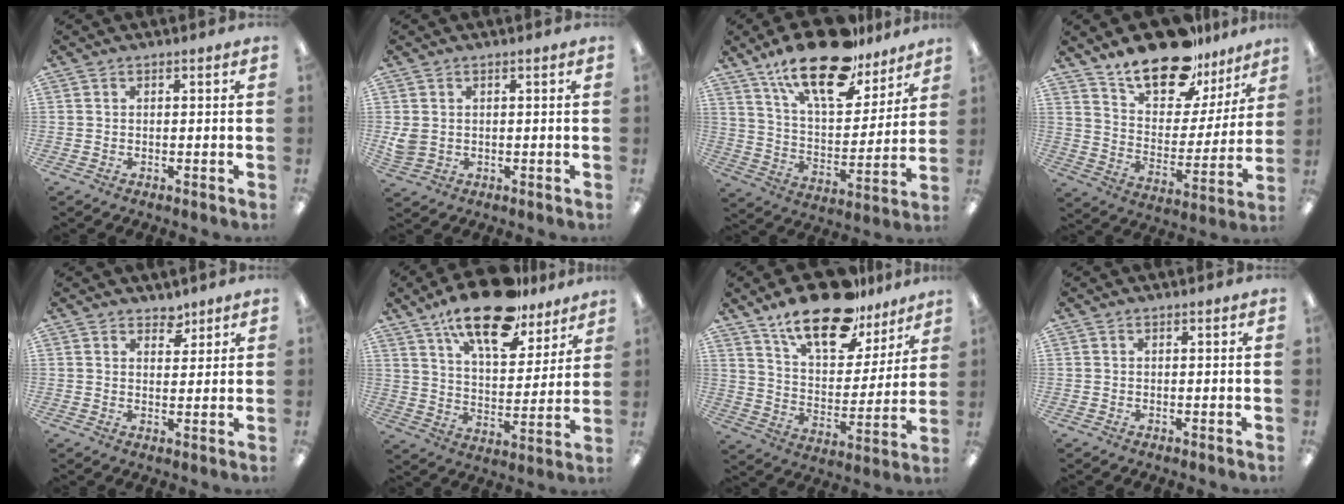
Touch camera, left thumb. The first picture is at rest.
{"total": 3.1, "force": [0.9, 2.5, 1.7], "torque": [-0.025, 0.001, 0.016]}
{"total": 22.3, "force": [15.7, 9.1, 13.0], "torque": [-0.213, -0.088, 0.271]}
{"total": 19.0, "force": [15.3, 8.0, 7.9], "torque": [-0.139, -0.104, 0.271]}
{"total": 3.5, "force": [2.9, 1.8, 0.8], "torque": [0.005, -0.017, 0.049]}
{"total": 19.5, "force": [14.3, 7.6, 11.0], "torque": [-0.180, -0.076, 0.242]}
{"total": 19.9, "force": [14.7, 8.4, 10.5], "torque": [-0.175, -0.082, 0.254]}
{"total": 0.0}